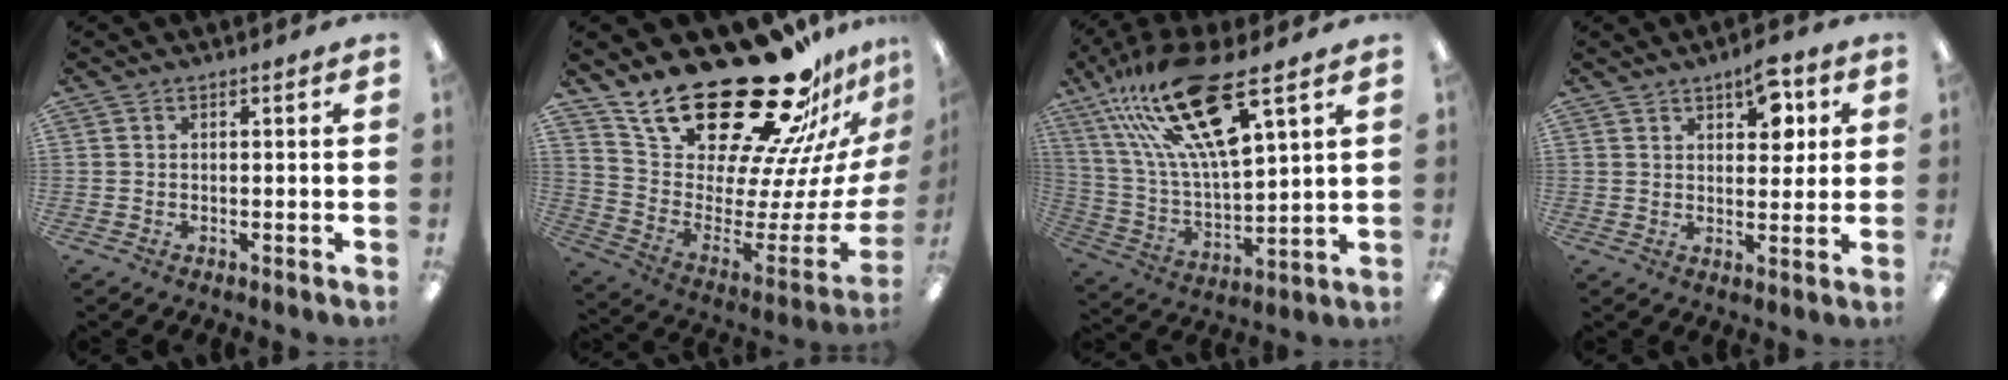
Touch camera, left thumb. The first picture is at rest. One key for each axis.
{"total": 31.0, "fx": 24.1, "fy": 11.3, "fz": 15.9, "tx": -0.233, "ty": -0.186, "tz": 0.436}
{"total": 23.8, "fx": 14.6, "fy": 7.0, "fz": 17.4, "tx": -0.325, "ty": -0.072, "tz": 0.244}
{"total": 7.5, "fx": 4.3, "fy": 4.0, "fz": 4.6, "tx": -0.043, "ty": -0.020, "tz": 0.070}